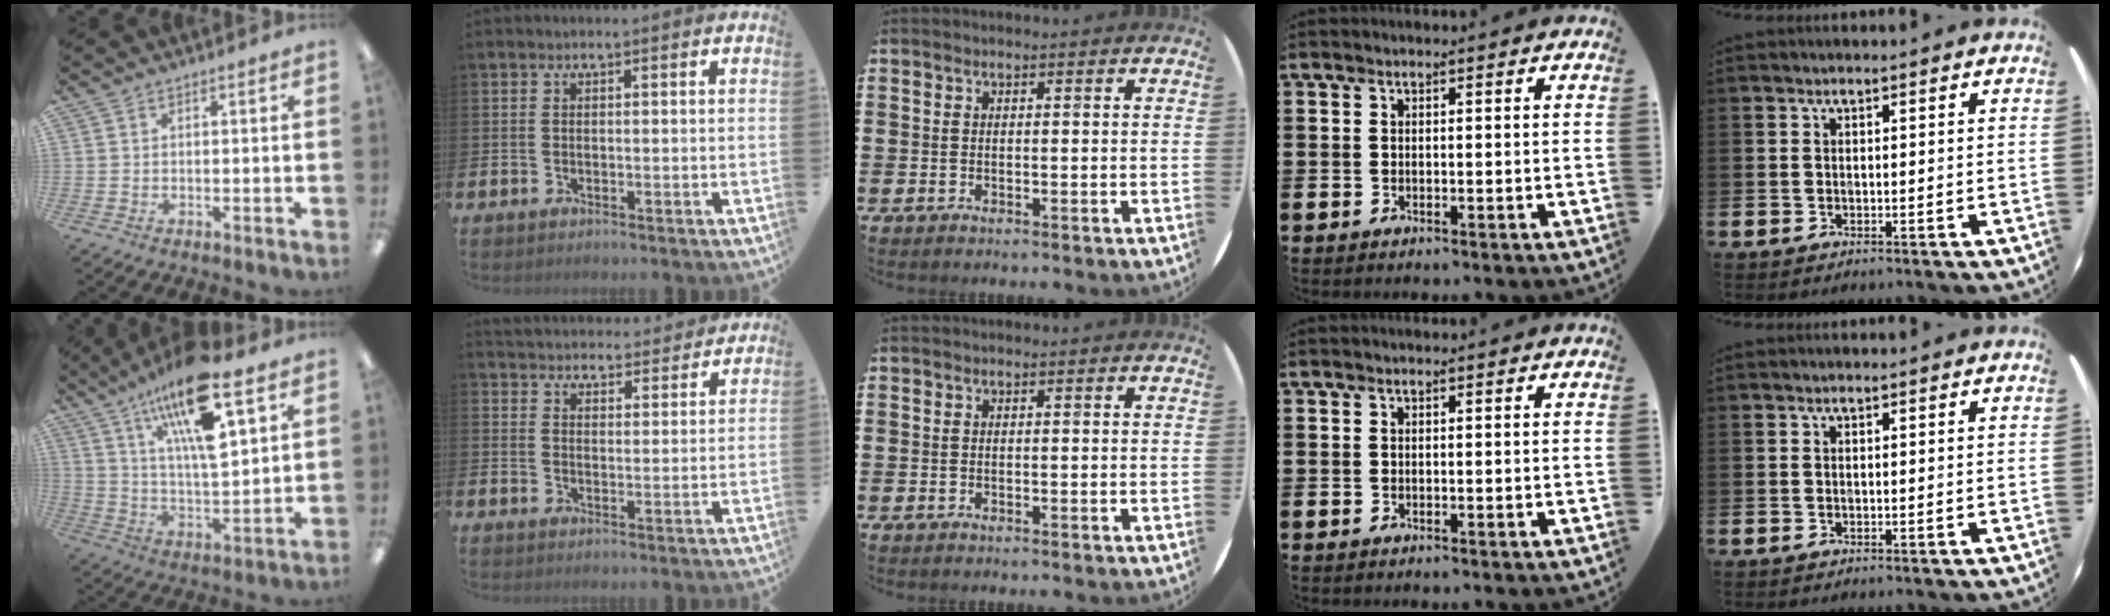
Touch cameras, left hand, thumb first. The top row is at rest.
{"thumb": {"total": 19.1, "force": [11.6, 5.1, 14.2], "torque": [-0.243, -0.057, 0.188]}, "index": {"total": 4.4, "force": [4.3, 0.9, -0.2], "torque": [-0.009, -0.036, 0.074]}}